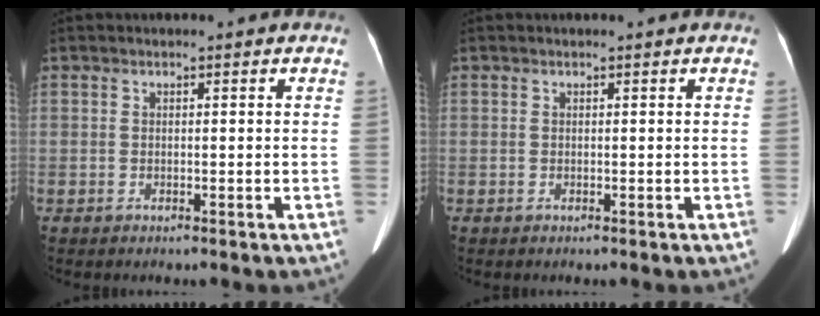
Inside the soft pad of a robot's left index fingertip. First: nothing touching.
{"total": 0.0}